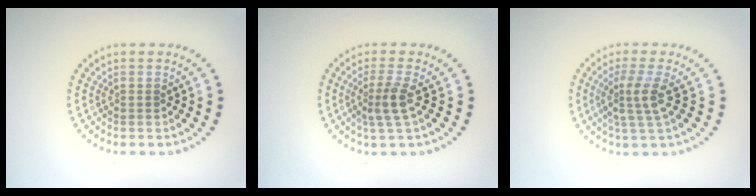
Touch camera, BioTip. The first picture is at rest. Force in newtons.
{"total": 2.3, "press": 1.8, "slide": 1.4}
{"total": 2.8, "press": 2.1, "slide": 1.8}